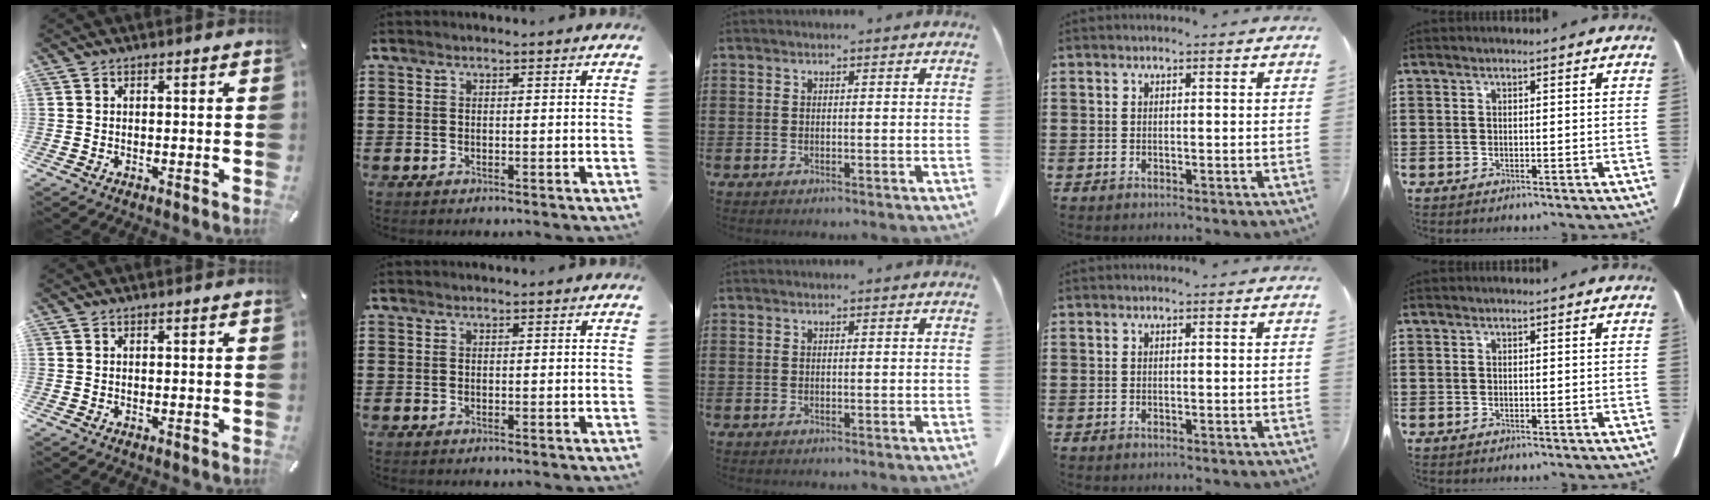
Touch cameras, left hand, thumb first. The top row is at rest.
{}